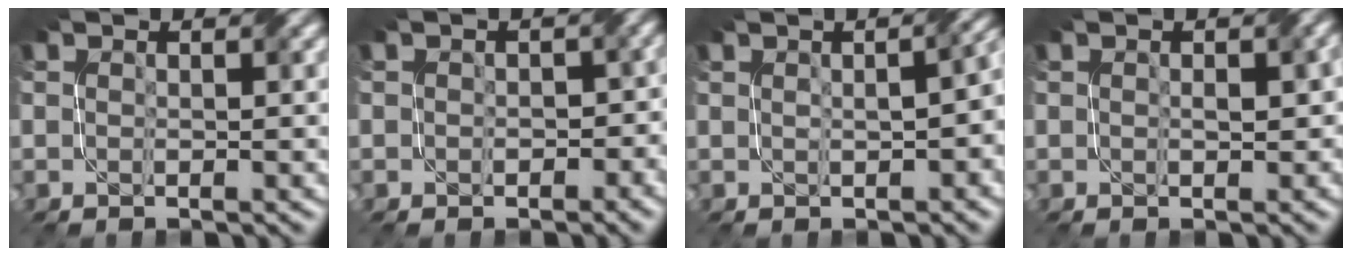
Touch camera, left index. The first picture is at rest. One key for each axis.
{"total": 3.4, "fx": -1.2, "fy": 2.8, "fz": 1.5, "tx": 0.013, "ty": 0.011, "tz": -0.005}
{"total": 5.6, "fx": 0.1, "fy": 2.8, "fz": 4.9, "tx": -0.045, "ty": 0.004, "tz": 0.016}
{"total": 1.9, "fx": 0.0, "fy": 1.1, "fz": 1.5, "tx": -0.018, "ty": 0.002, "tz": 0.012}